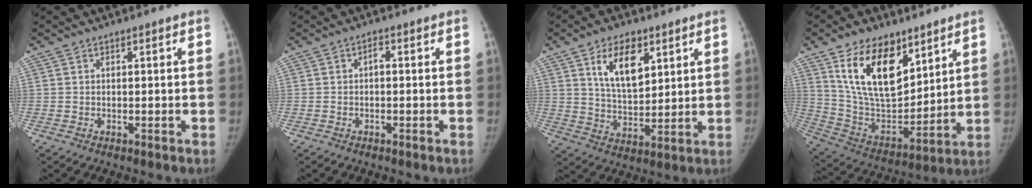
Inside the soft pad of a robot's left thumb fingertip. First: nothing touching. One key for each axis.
{"total": 1.3, "fx": -0.1, "fy": 0.7, "fz": 1.1, "tx": -0.013, "ty": 0.005, "tz": -0.006}
{"total": 11.2, "fx": 5.3, "fy": 5.9, "fz": 8.0, "tx": -0.113, "ty": -0.030, "tz": 0.098}
{"total": 19.9, "fx": 10.6, "fy": 10.7, "fz": 13.0, "tx": -0.182, "ty": -0.058, "tz": 0.207}